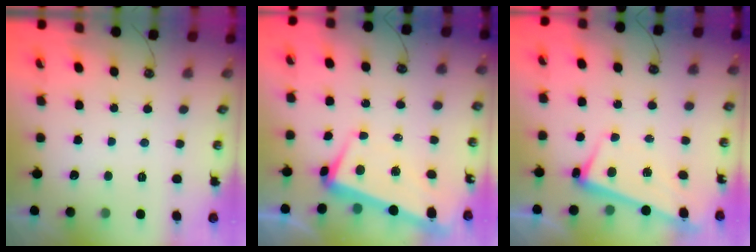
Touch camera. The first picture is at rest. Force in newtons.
{"total": 2.1, "press": 0.5, "slide": 2.1}
{"total": 2.5, "press": 2.5, "slide": 0.7}